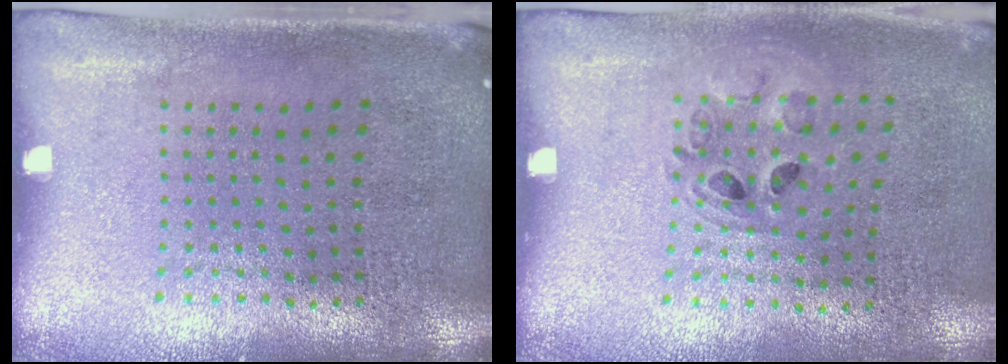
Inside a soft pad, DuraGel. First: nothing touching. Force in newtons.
{"total": 0.9, "press": 0.9, "slide": 0.1}